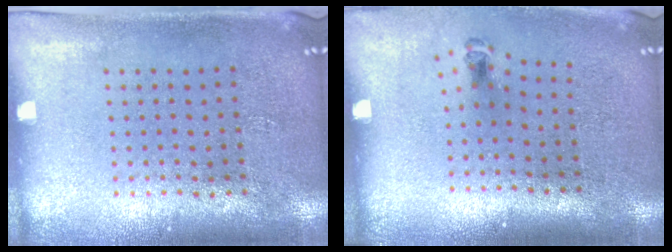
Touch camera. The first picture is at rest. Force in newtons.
{"total": 0.6, "press": 0.3, "slide": 0.5}